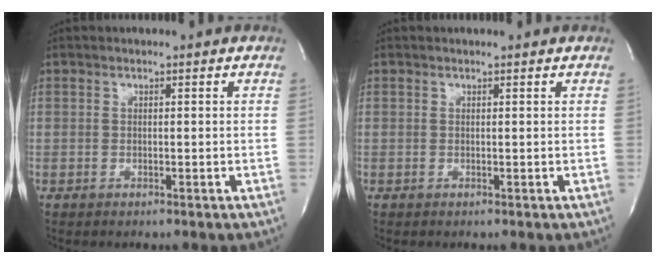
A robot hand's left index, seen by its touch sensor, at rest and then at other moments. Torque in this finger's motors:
{"motor_torque": [0.02, -0.02, 0.00, 0.01]}